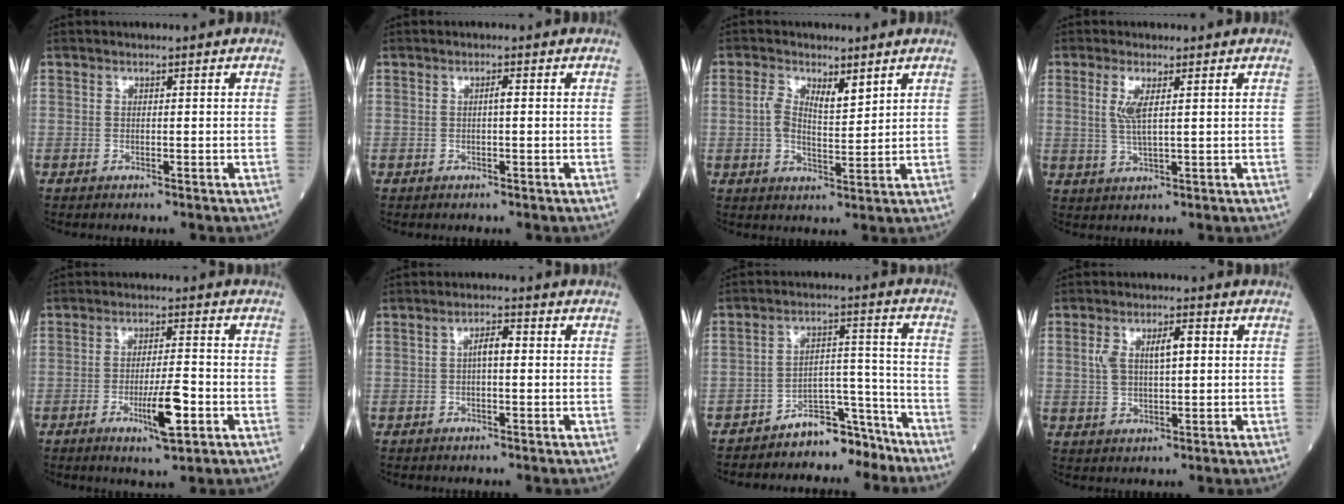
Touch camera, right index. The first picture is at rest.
{"total": 0.8, "force": [0.0, 0.1, 0.8], "torque": [-0.014, 0.001, -0.001]}
{"total": 5.2, "force": [2.3, 2.1, 4.2], "torque": [-0.078, 0.011, 0.043]}
{"total": 3.8, "force": [1.2, 0.5, 3.5], "torque": [-0.079, -0.004, 0.028]}
{"total": 6.8, "force": [-2.4, 0.6, 6.3], "torque": [-0.109, -0.009, -0.036]}
{"total": 2.6, "force": [0.1, 0.7, 2.5], "torque": [-0.040, 0.007, 0.000]}
{"total": 6.7, "force": [-5.8, 2.9, 1.4], "torque": [-0.008, 0.043, -0.093]}
{"total": 5.7, "force": [1.2, 2.2, 5.1], "torque": [-0.103, 0.016, 0.028]}